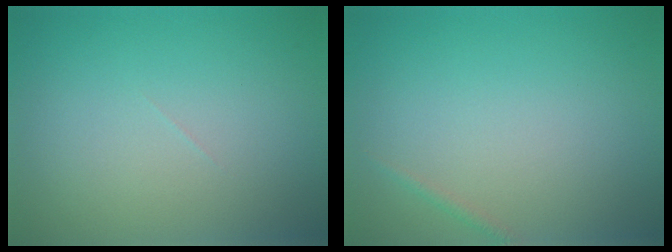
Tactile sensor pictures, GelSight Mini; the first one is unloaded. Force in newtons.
{"total": 0.6, "press": 0.6, "slide": 0.0}